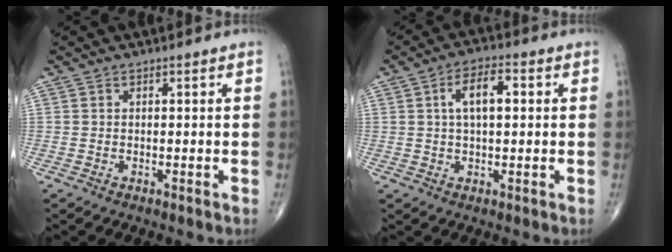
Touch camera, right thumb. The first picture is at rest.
{"total": 7.3, "force": [1.4, 3.3, 6.3], "torque": [-0.106, 0.012, 0.022]}